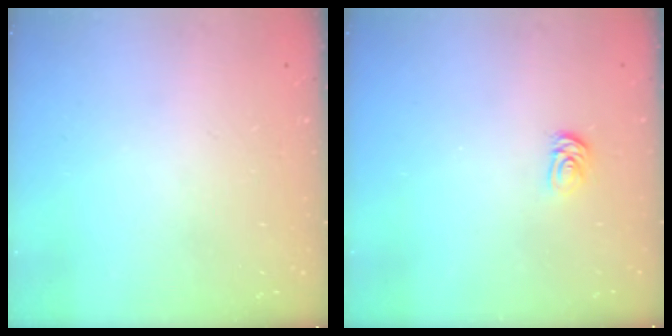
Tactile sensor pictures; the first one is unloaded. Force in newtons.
{"total": 2.6, "press": 2.6, "slide": 0.3}